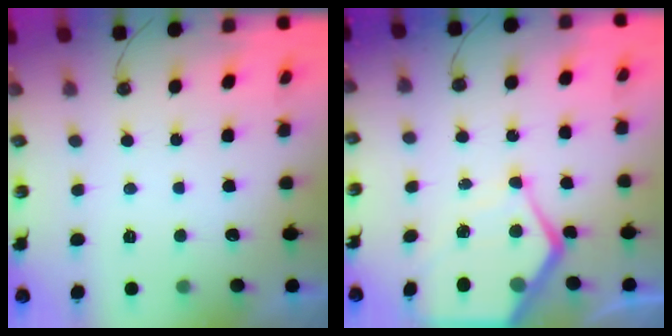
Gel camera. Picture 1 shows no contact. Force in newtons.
{"total": 11.5, "press": 11.4, "slide": 1.3}